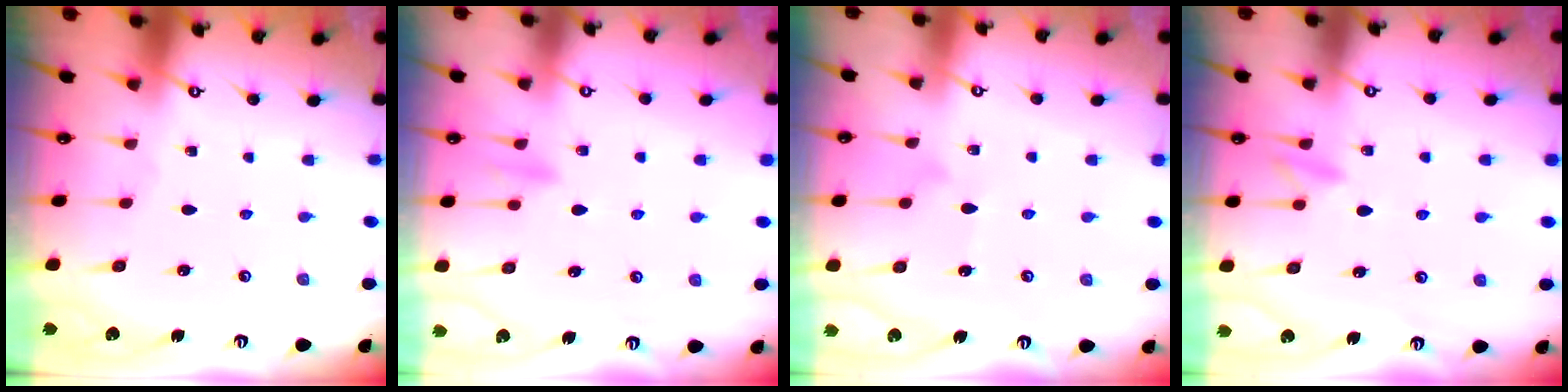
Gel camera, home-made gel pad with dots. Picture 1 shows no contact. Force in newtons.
{"total": 8.6, "press": 8.5, "slide": 1.6}
{"total": 7.4, "press": 7.4, "slide": 0.4}
{"total": 10.1, "press": 10.0, "slide": 1.4}